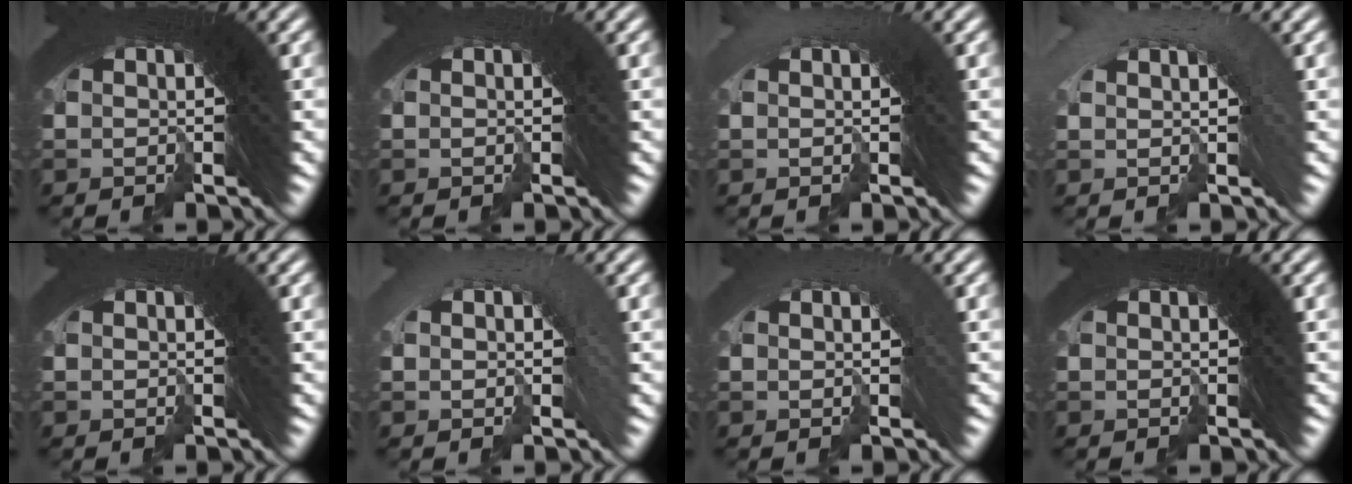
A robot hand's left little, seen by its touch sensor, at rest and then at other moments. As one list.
[{"total": 2.3, "force": [-1.1, -1.0, -1.7], "torque": [0.021, -0.010, -0.012]}, {"total": 4.2, "force": [-3.0, -0.6, -2.8], "torque": [0.035, -0.009, -0.044]}, {"total": 2.9, "force": [-2.5, 0.9, -1.1], "torque": [0.017, -0.003, -0.038]}, {"total": 1.7, "force": [-0.8, -0.7, -1.3], "torque": [0.015, -0.008, -0.010]}, {"total": 3.6, "force": [-3.1, 0.5, -1.8], "torque": [0.027, -0.012, -0.045]}, {"total": 3.2, "force": [-2.4, -0.6, -2.0], "torque": [0.031, -0.013, -0.030]}, {"total": 0.0}]